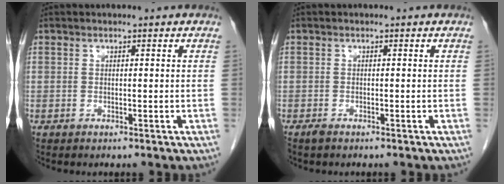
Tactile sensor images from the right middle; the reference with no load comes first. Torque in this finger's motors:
{"motor_torque": [0.17, -0.06, 0.02, 0.01]}